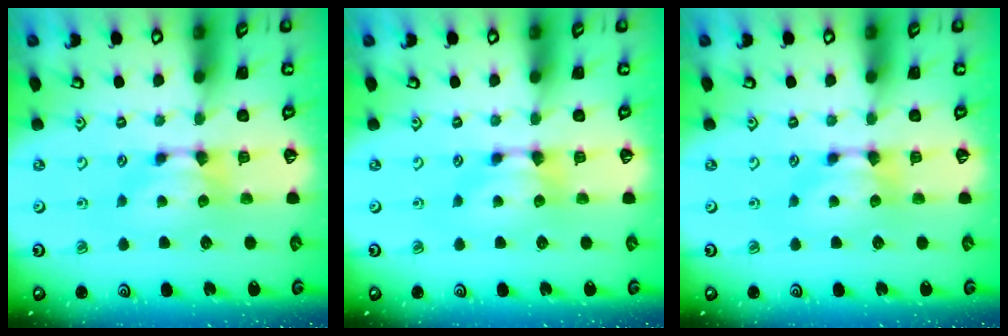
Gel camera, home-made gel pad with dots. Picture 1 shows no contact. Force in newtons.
{"total": 0.0}
{"total": 0.0}